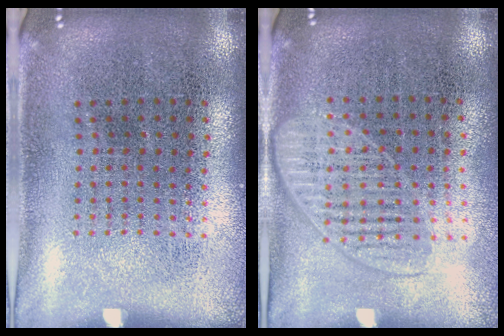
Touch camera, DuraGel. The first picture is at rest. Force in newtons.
{"total": 1.4, "press": 1.3, "slide": 0.7}